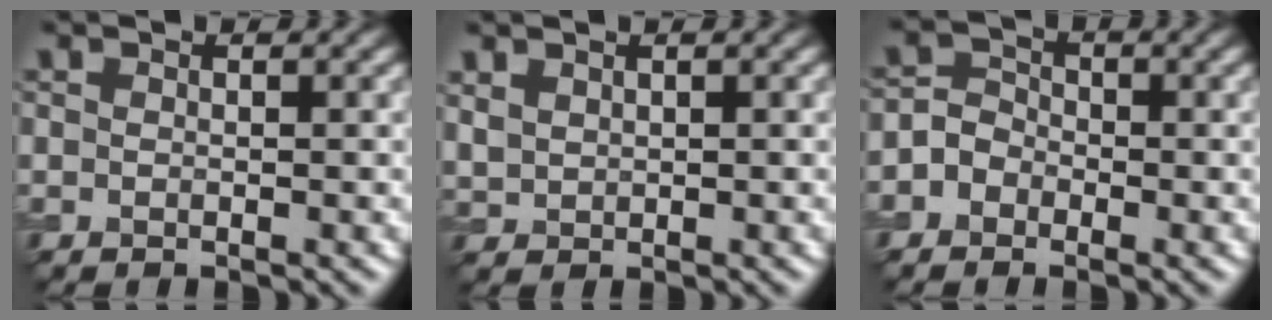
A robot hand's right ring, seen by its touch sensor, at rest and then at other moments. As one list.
[{"total": 1.0, "force": [0.9, 0.2, -0.4], "torque": [-0.002, 0.009, 0.032]}, {"total": 1.7, "force": [-1.1, 1.3, 0.1], "torque": [0.000, 0.015, -0.025]}]